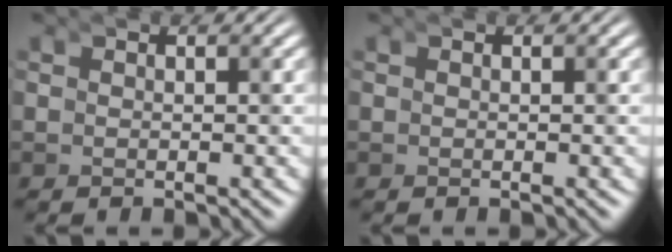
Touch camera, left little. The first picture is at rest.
{"total": 0.0}